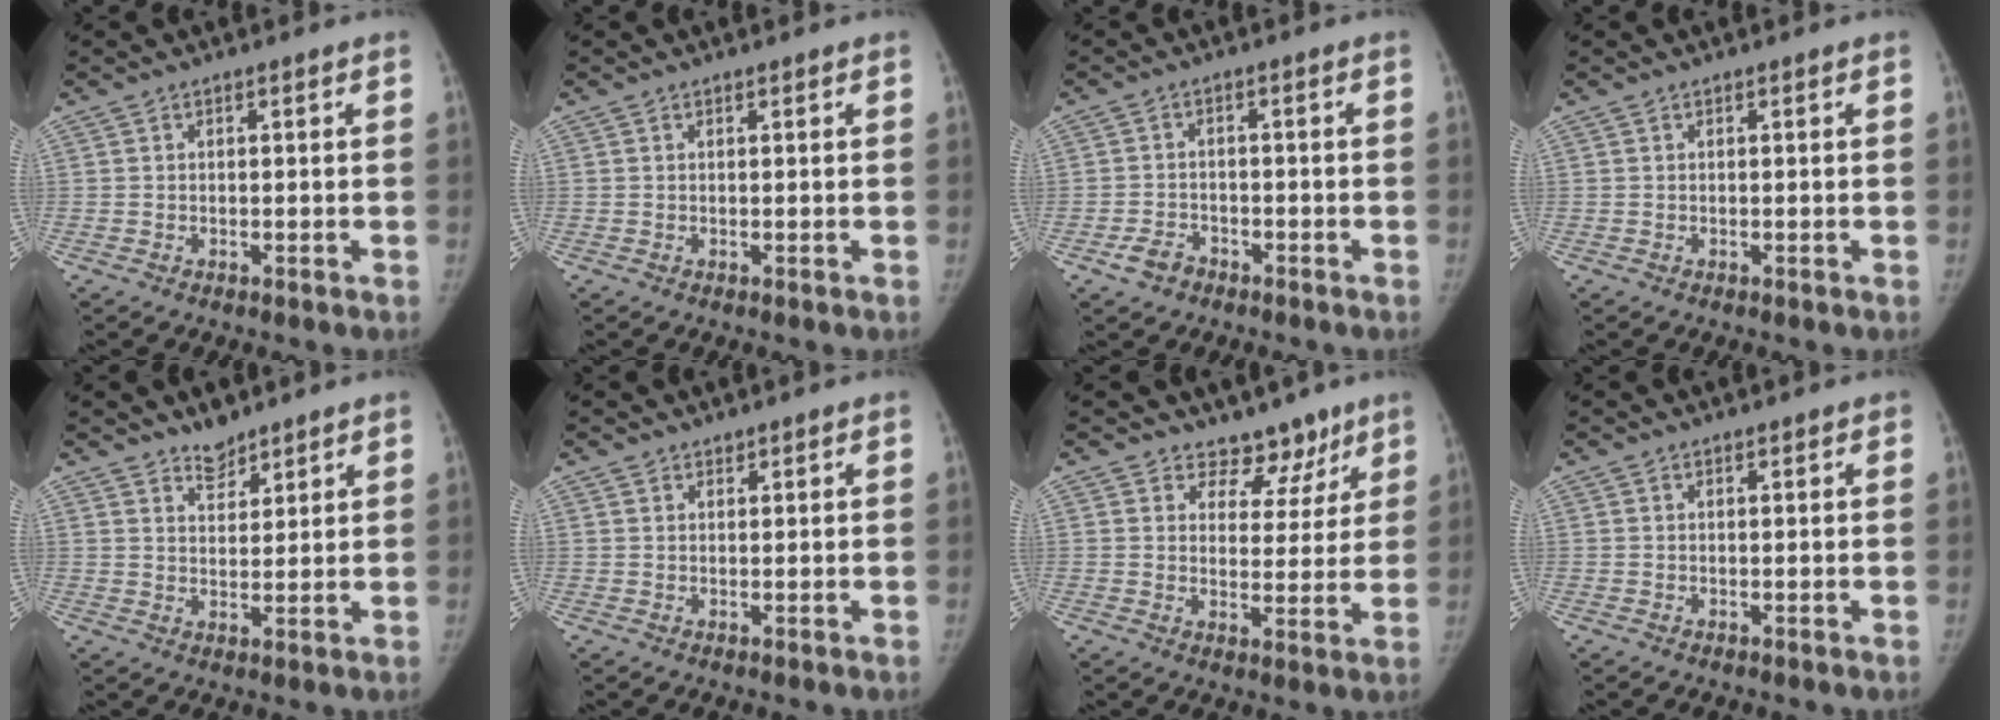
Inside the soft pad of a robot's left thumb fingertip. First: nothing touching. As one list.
[{"total": 0.0}, {"total": 3.5, "force": [-2.2, 2.4, 1.2], "torque": [-0.020, 0.016, -0.035]}, {"total": 0.0}, {"total": 4.2, "force": [3.6, 1.9, 1.2], "torque": [-0.001, -0.030, 0.063]}, {"total": 1.3, "force": [1.1, 0.7, 0.0], "torque": [0.013, -0.007, 0.014]}, {"total": 7.8, "force": [5.9, 4.9, 1.3], "torque": [0.025, -0.037, 0.081]}, {"total": 0.5, "force": [0.4, 0.2, 0.1], "torque": [-0.001, -0.004, 0.006]}]